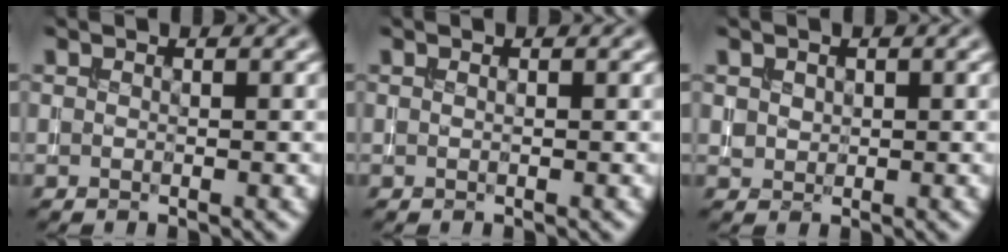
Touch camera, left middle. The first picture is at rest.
{"total": 0.0}
{"total": 1.0, "force": [0.5, 0.8, 0.2], "torque": [-0.005, -0.001, 0.015]}